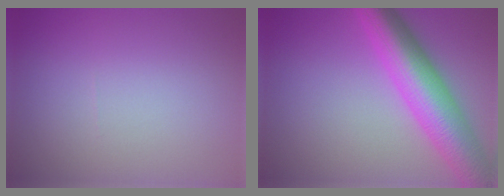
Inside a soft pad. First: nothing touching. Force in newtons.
{"total": 8.9, "press": 8.9, "slide": 0.2}